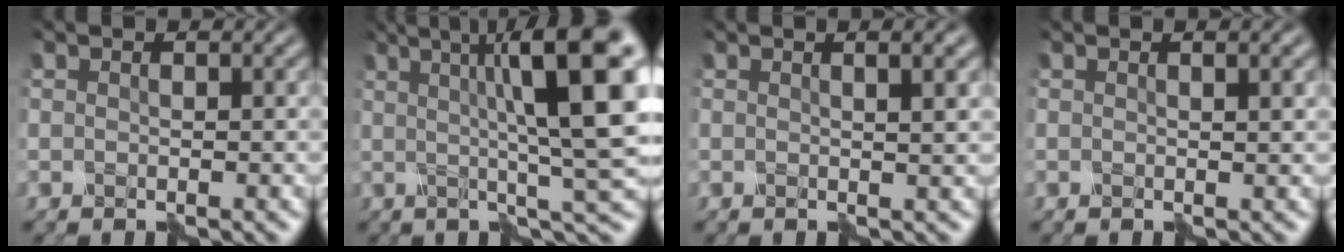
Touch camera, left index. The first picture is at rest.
{"total": 12.5, "force": [2.6, 2.5, 11.9], "torque": [-0.139, 0.002, 0.038]}
{"total": 3.3, "force": [1.2, 1.2, 2.9], "torque": [-0.021, 0.011, -0.009]}
{"total": 1.7, "force": [0.6, 0.6, 1.5], "torque": [-0.016, 0.000, -0.001]}